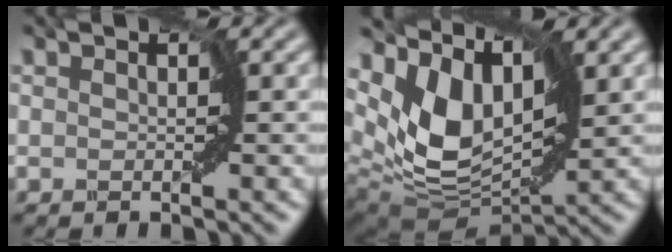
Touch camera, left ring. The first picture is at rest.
{"total": 8.3, "force": [3.6, 4.7, 5.7], "torque": [-0.122, -0.011, 0.065]}